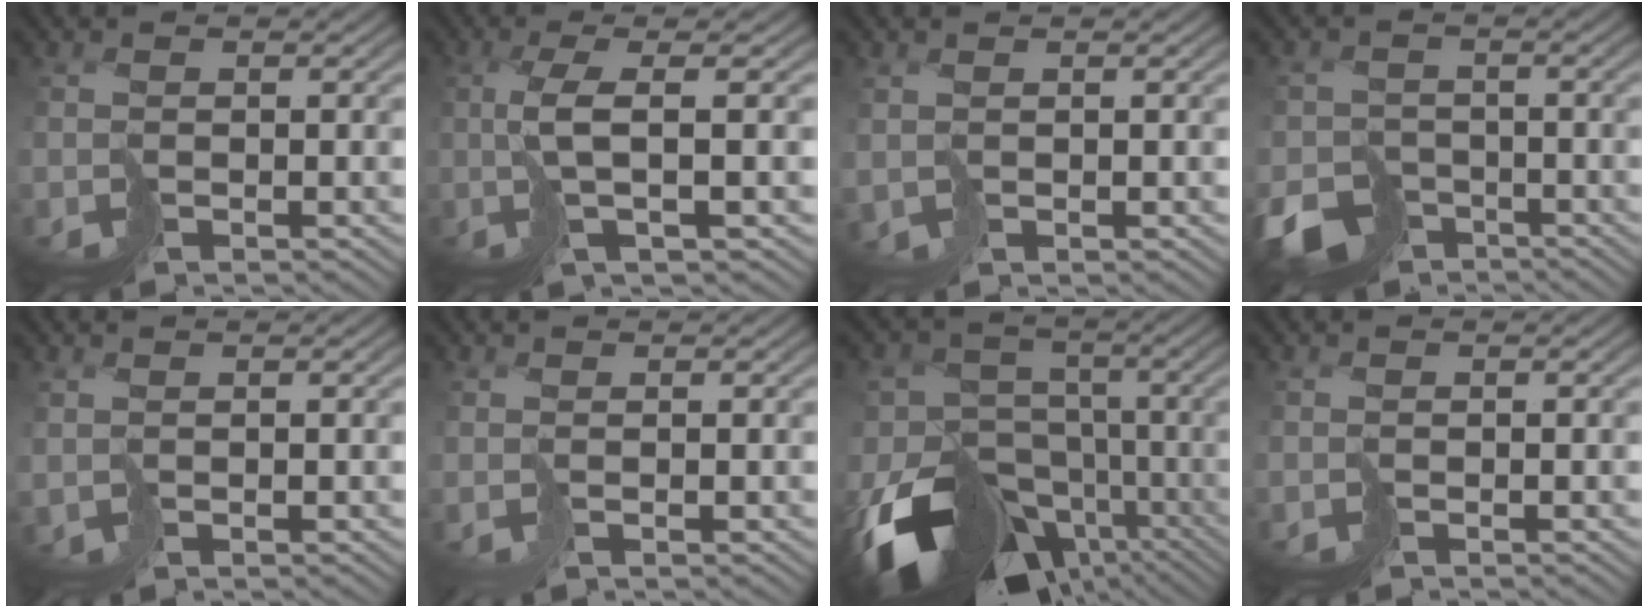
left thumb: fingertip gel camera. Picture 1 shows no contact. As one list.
[{"total": 5.6, "force": [0.2, 1.2, 5.5], "torque": [-0.102, 0.009, -0.001]}, {"total": 0.9, "force": [0.7, 0.6, 0.3], "torque": [-0.011, -0.006, 0.019]}, {"total": 6.0, "force": [-4.3, 3.7, 2.1], "torque": [-0.038, -0.018, -0.080]}, {"total": 0.8, "force": [0.8, 0.2, 0.2], "torque": [-0.009, -0.004, 0.020]}, {"total": 0.7, "force": [0.4, -0.1, 0.5], "torque": [-0.011, -0.001, 0.008]}, {"total": 17.2, "force": [-8.4, 12.8, 7.9], "torque": [-0.177, -0.052, -0.106]}, {"total": 0.0}]